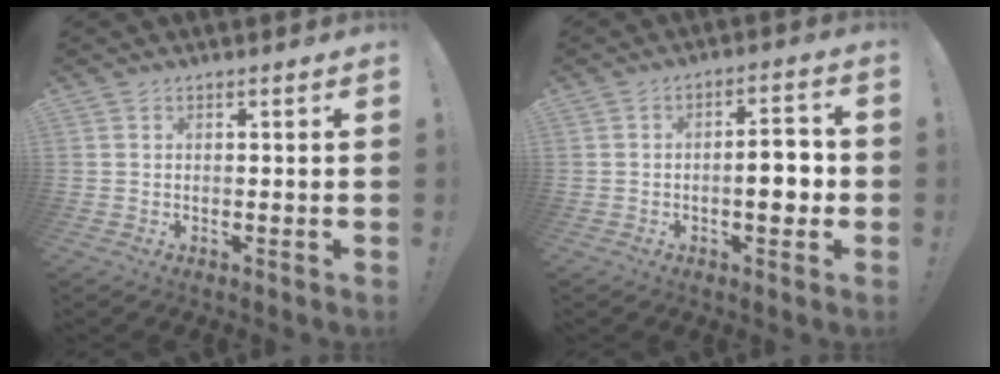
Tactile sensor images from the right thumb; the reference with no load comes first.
{"total": 7.9, "force": [-1.3, 3.2, 7.1], "torque": [-0.094, 0.008, -0.026]}